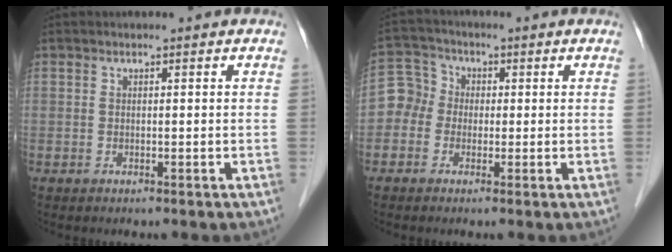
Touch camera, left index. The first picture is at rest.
{"total": 4.9, "force": [-1.0, 4.7, 1.2], "torque": [-0.028, 0.024, -0.027]}